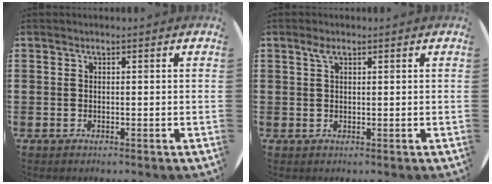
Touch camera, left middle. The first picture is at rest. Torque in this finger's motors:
{"motor_torque": [0.36, -0.28, -0.02, 0.01]}